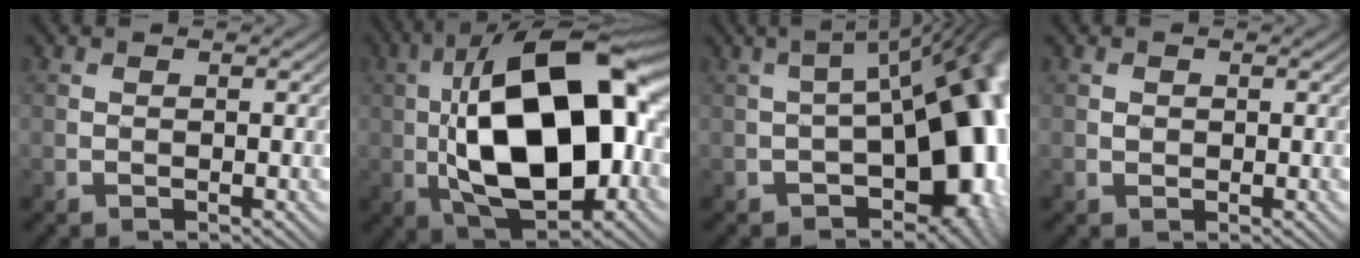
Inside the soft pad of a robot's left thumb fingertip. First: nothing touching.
{"total": 19.1, "force": [-0.3, 9.9, 16.3], "torque": [-0.295, 0.021, -0.021]}
{"total": 17.9, "force": [-3.9, 9.3, 14.7], "torque": [-0.167, -0.021, -0.051]}
{"total": 0.7, "force": [0.1, 0.6, 0.3], "torque": [-0.005, -0.004, 0.002]}